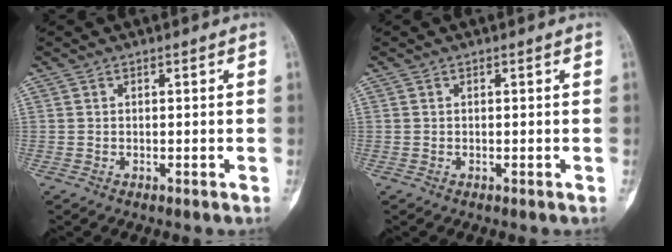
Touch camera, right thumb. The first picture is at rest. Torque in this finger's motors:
{"motor_torque": [0.16, -0.03, 0.03, 0.00, -0.08]}